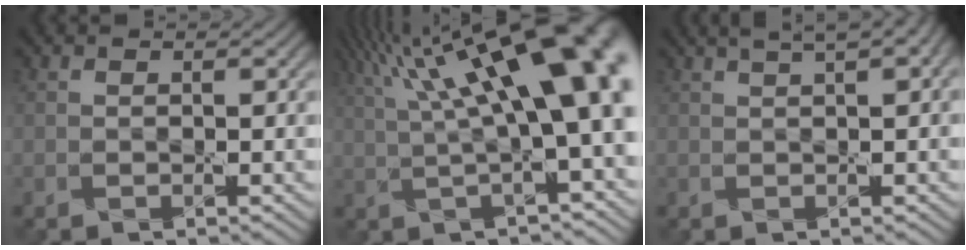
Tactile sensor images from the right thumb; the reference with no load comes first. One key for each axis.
{"total": 18.4, "fx": 5.7, "fy": 5.2, "fz": 16.7, "tx": -0.250, "ty": 0.045, "tz": 0.103}
{"total": 6.8, "fx": 3.3, "fy": 2.3, "fz": 5.4, "tx": -0.061, "ty": 0.037, "tz": 0.027}